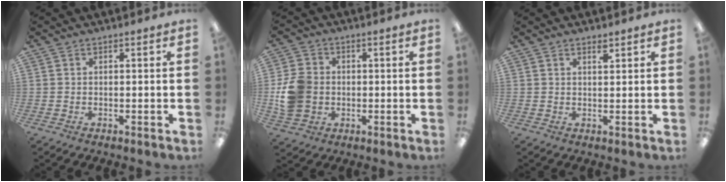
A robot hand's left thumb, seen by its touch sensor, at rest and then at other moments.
{"total": 9.5, "force": [-0.4, 8.2, 4.9], "torque": [-0.102, 0.016, -0.004]}
{"total": 1.6, "force": [1.4, 0.2, 0.7], "torque": [-0.008, -0.006, 0.025]}